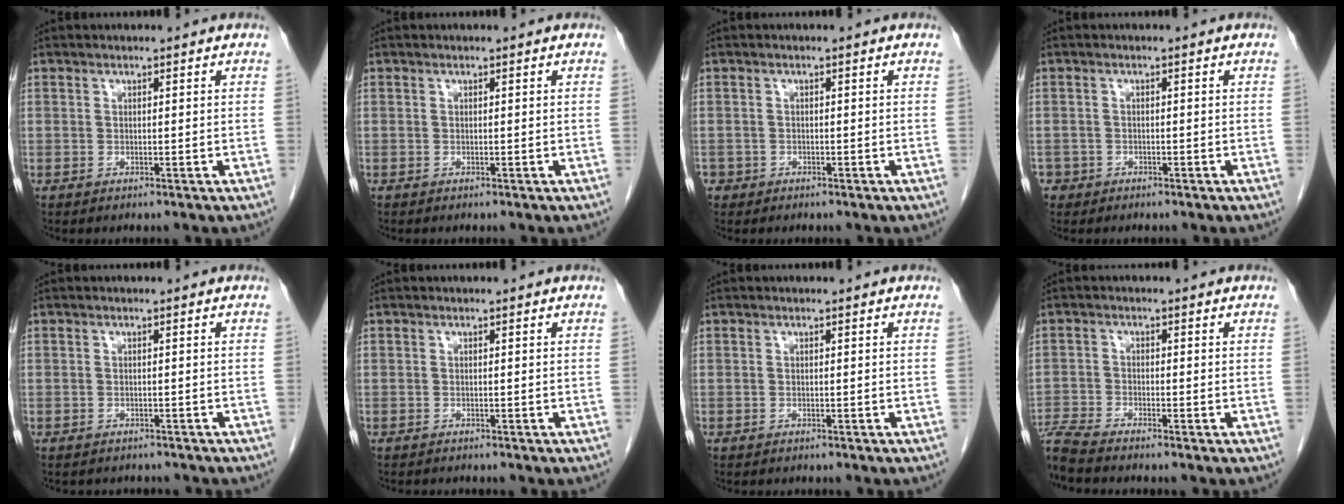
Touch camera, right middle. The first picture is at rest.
{"total": 0.0}
{"total": 1.3, "force": [-0.8, 1.1, 0.1], "torque": [-0.007, 0.003, -0.012]}
{"total": 2.0, "force": [-1.3, 1.5, 0.0], "torque": [-0.005, 0.005, -0.024]}
{"total": 3.7, "force": [-3.4, 1.3, 0.5], "torque": [-0.004, 0.000, -0.039]}
{"total": 1.6, "force": [-1.5, 0.2, 0.4], "torque": [-0.012, -0.005, -0.019]}
{"total": 0.9, "force": [-0.8, 0.2, 0.3], "torque": [-0.011, -0.004, -0.010]}
{"total": 5.5, "force": [-5.2, -1.1, 1.6], "torque": [-0.034, -0.015, -0.100]}